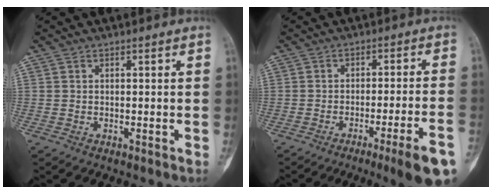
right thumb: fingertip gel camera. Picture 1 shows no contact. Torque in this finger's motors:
{"motor_torque": [1.56, 0.84, 0.70, -0.86, 0.06]}